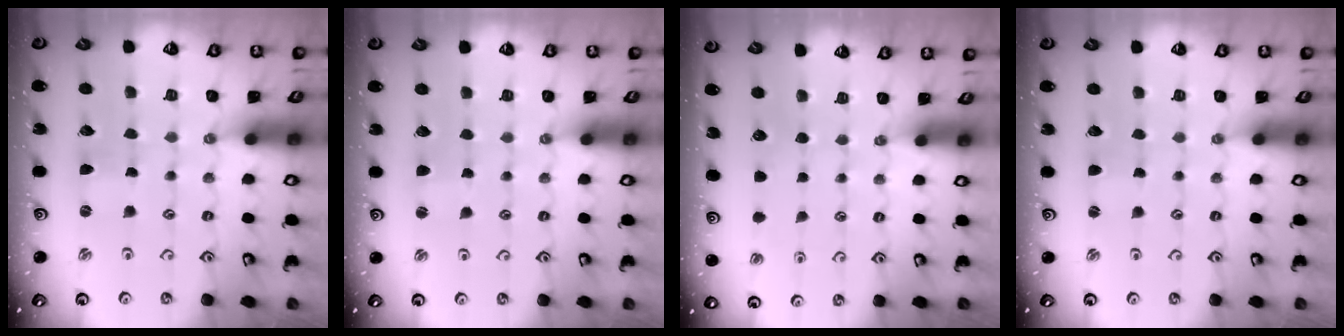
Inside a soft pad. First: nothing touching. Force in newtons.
{"total": 0.9, "press": 0.8, "slide": 0.1}
{"total": 0.0}
{"total": 0.7, "press": 0.7, "slide": 0.1}